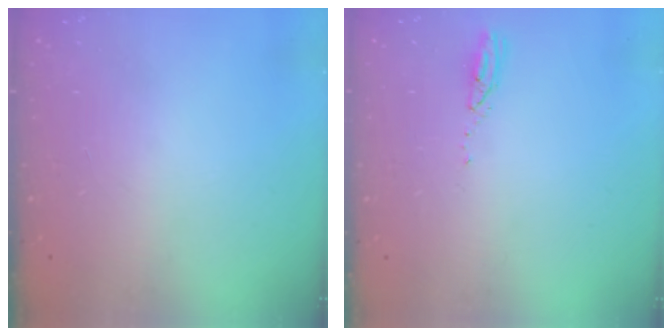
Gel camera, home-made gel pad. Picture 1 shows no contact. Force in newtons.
{"total": 3.0, "press": 3.0, "slide": 0.1}